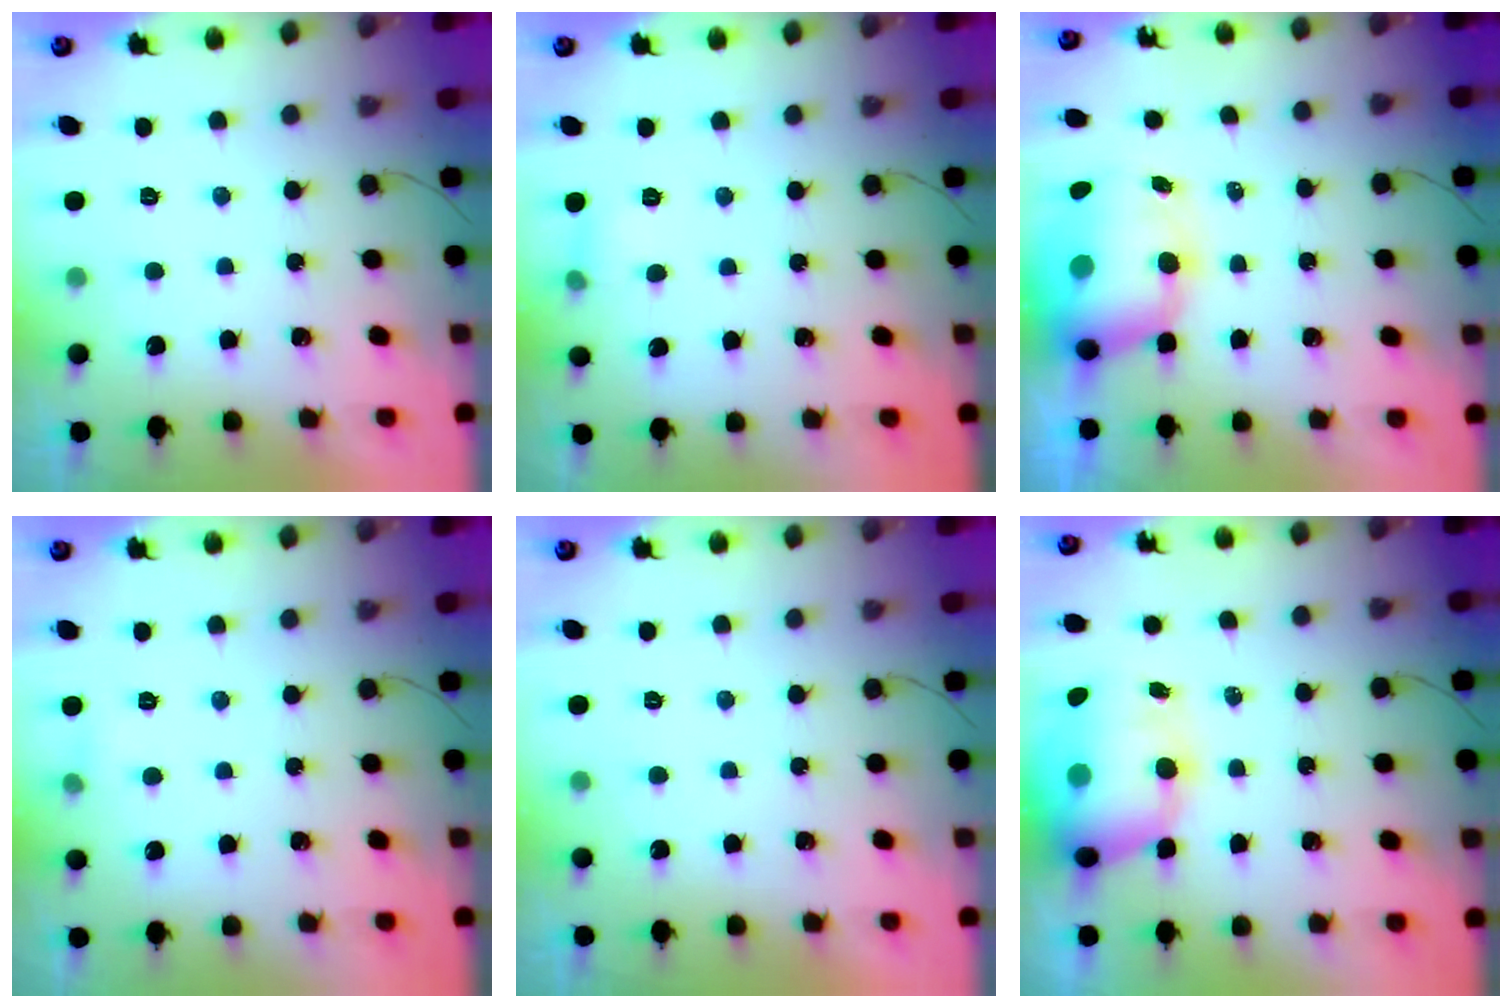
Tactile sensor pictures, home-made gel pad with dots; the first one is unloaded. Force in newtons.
{"total": 4.5, "press": 4.3, "slide": 1.3}
{"total": 12.6, "press": 12.1, "slide": 3.4}
{"total": 6.7, "press": 2.8, "slide": 6.1}
{"total": 0.0}
{"total": 12.7, "press": 12.5, "slide": 2.1}